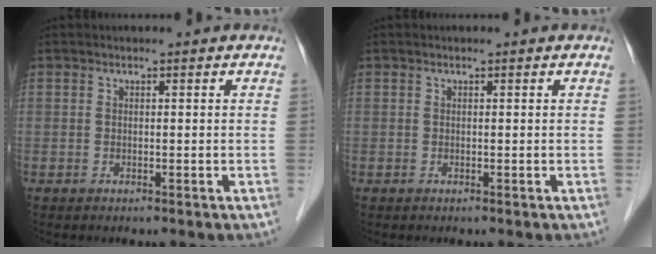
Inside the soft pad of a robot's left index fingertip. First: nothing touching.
{"total": 0.0}